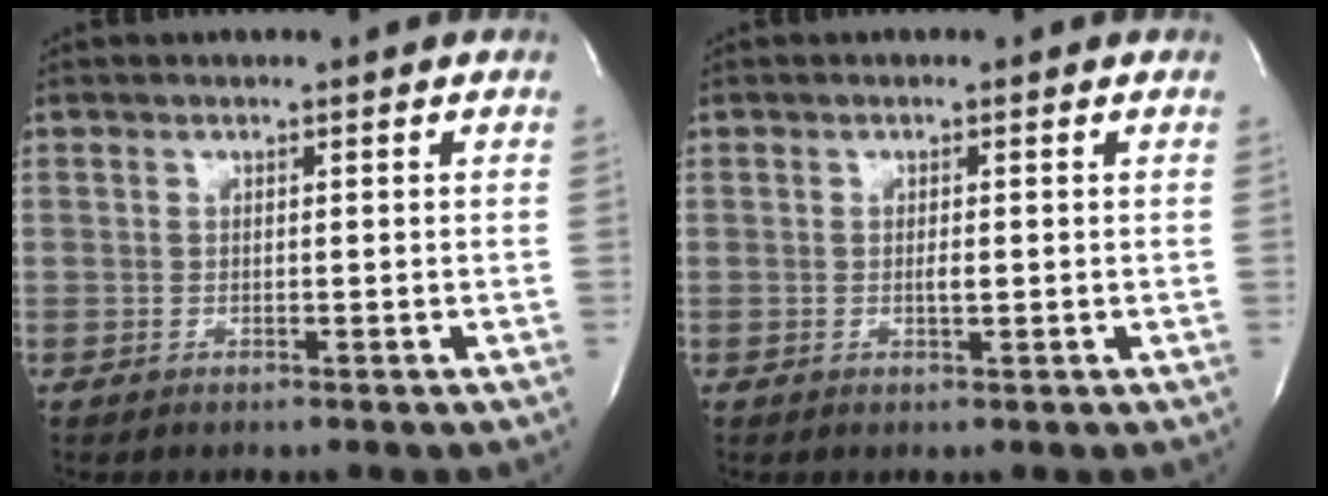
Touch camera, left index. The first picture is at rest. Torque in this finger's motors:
{"motor_torque": [0.24, 0.07, 0.02, 0.00]}